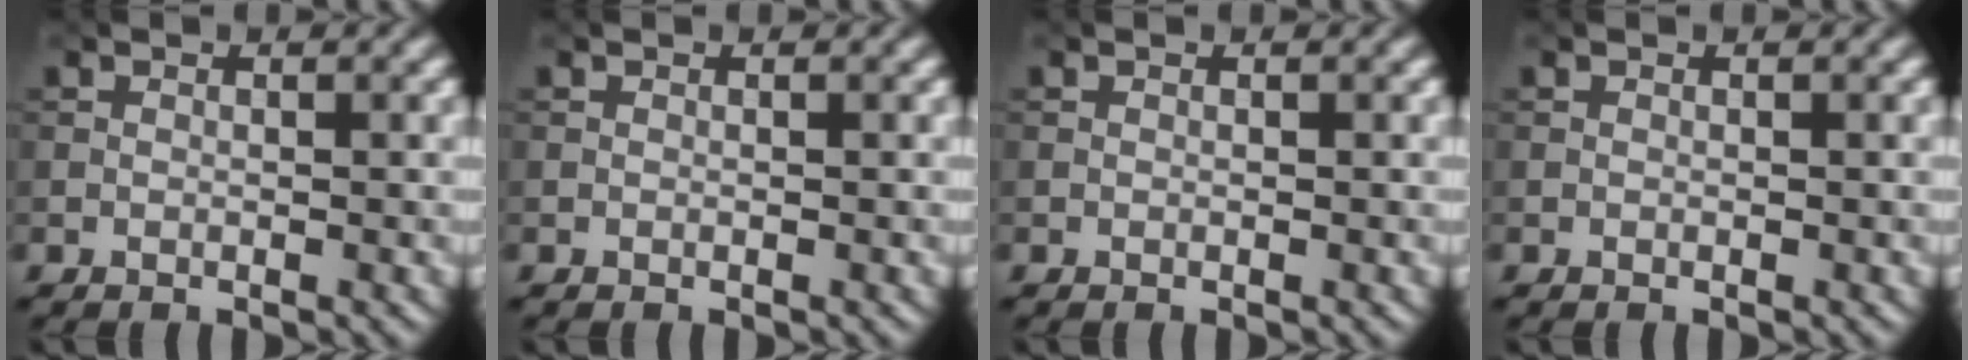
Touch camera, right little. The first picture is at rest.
{"total": 0.0}
{"total": 0.0}
{"total": 0.0}